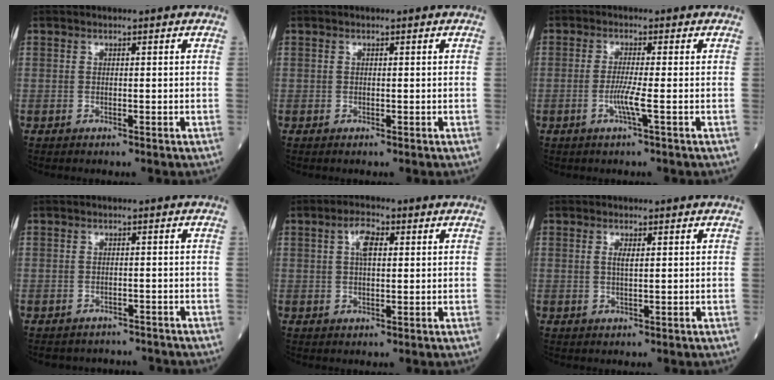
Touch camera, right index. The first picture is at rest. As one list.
[{"total": 0.0}, {"total": 3.7, "force": [-0.8, -0.4, 3.6], "torque": [-0.078, -0.007, -0.019]}, {"total": 4.6, "force": [-4.0, 2.1, -0.5], "torque": [0.008, 0.010, -0.052]}, {"total": 4.0, "force": [1.3, 1.5, 3.5], "torque": [-0.066, 0.009, 0.021]}, {"total": 0.8, "force": [0.2, 0.1, 0.8], "torque": [-0.020, 0.000, 0.003]}]